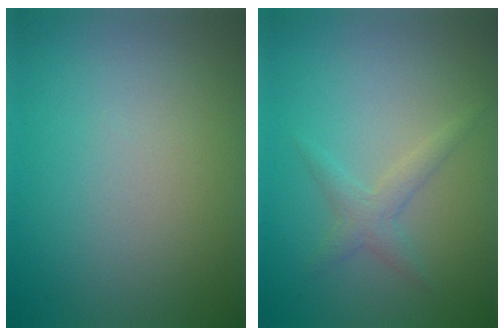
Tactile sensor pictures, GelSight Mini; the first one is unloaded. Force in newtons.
{"total": 1.7, "press": 1.7, "slide": 0.0}